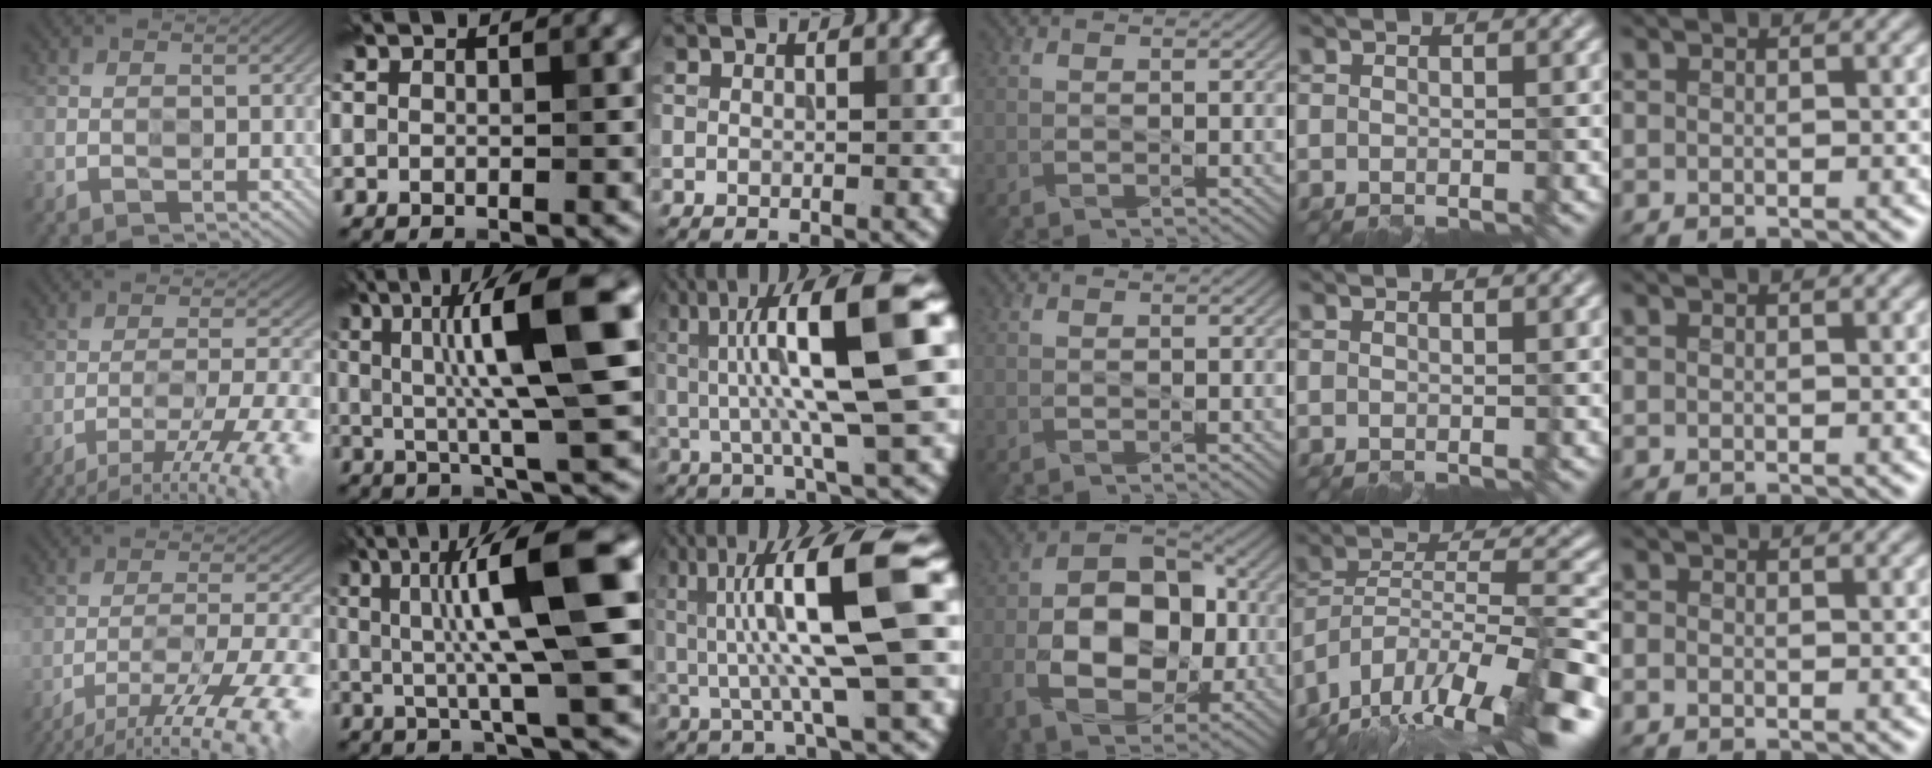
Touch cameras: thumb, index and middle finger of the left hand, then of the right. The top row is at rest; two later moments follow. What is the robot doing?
{"motion": "wipe", "object": "glass cup"}